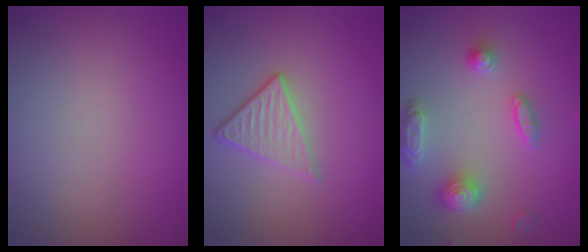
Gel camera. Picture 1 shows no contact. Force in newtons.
{"total": 2.9, "press": 2.6, "slide": 1.3}
{"total": 3.8, "press": 3.7, "slide": 0.6}